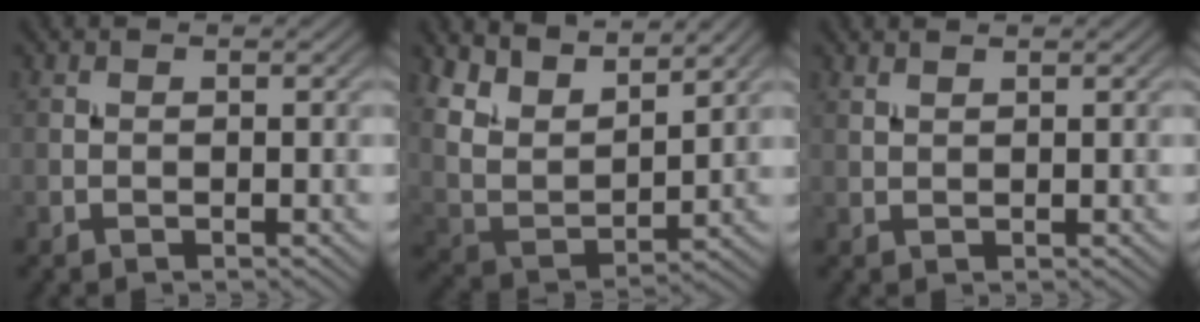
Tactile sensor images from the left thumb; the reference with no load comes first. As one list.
[{"total": 12.1, "force": [9.0, 4.0, 7.1], "torque": [-0.165, 0.000, 0.138]}, {"total": 1.0, "force": [0.9, 0.1, 0.4], "torque": [-0.012, 0.001, 0.019]}]